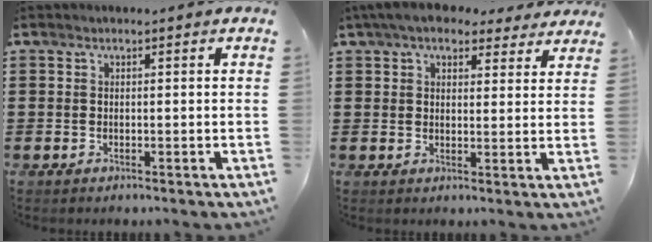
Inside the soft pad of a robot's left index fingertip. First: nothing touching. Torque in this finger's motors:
{"motor_torque": [2.14, 0.00, 1.05, 0.21]}